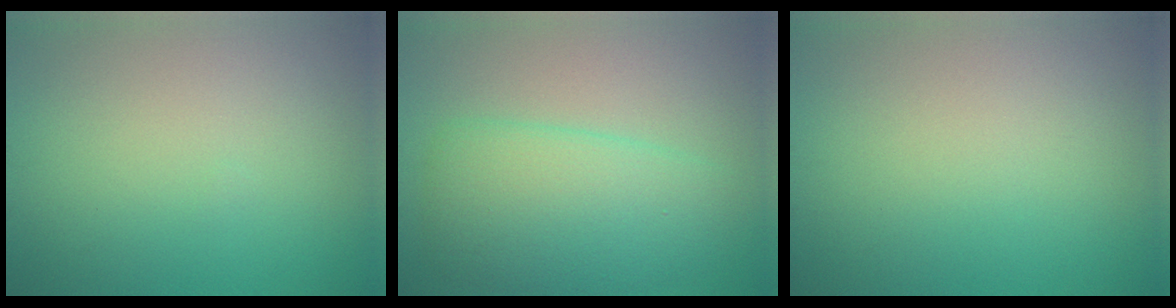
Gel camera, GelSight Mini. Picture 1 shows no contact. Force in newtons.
{"total": 5.8, "press": 5.8, "slide": 0.3}
{"total": 0.0}